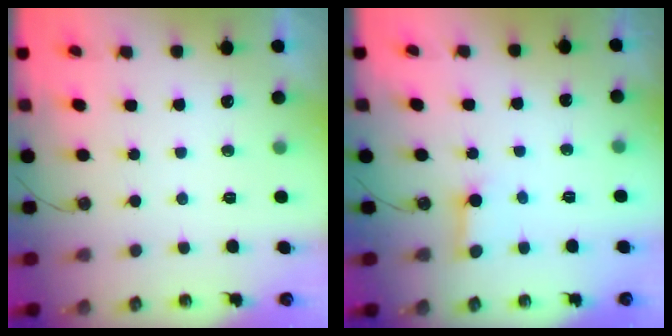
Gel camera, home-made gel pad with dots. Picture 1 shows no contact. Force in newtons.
{"total": 2.8, "press": 2.7, "slide": 0.3}